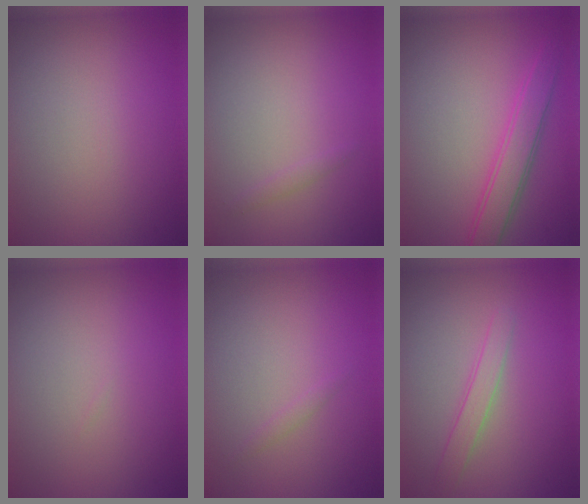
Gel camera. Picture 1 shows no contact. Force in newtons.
{"total": 0.6, "press": 0.6, "slide": 0.0}
{"total": 3.2, "press": 3.2, "slide": 0.1}
{"total": 0.0}
{"total": 0.6, "press": 0.6, "slide": 0.0}
{"total": 1.8, "press": 1.8, "slide": 0.1}